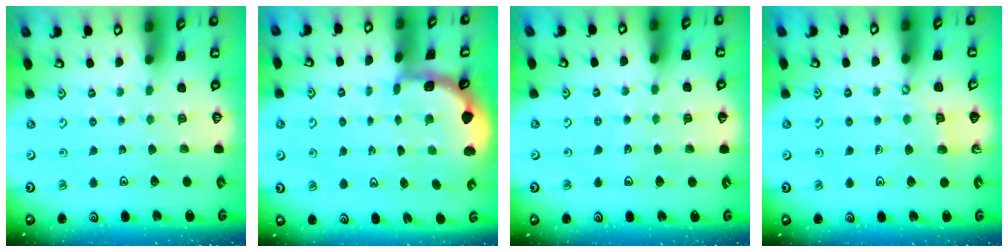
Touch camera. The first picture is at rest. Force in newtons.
{"total": 1.9, "press": 1.9, "slide": 0.2}
{"total": 2.4, "press": 2.1, "slide": 1.2}
{"total": 3.8, "press": 3.8, "slide": 0.4}